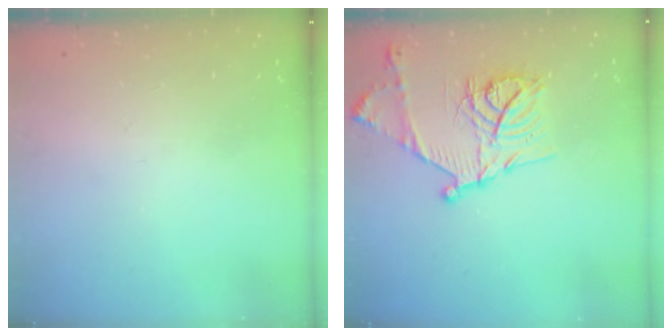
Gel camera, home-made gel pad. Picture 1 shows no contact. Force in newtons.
{"total": 17.5, "press": 17.5, "slide": 1.2}